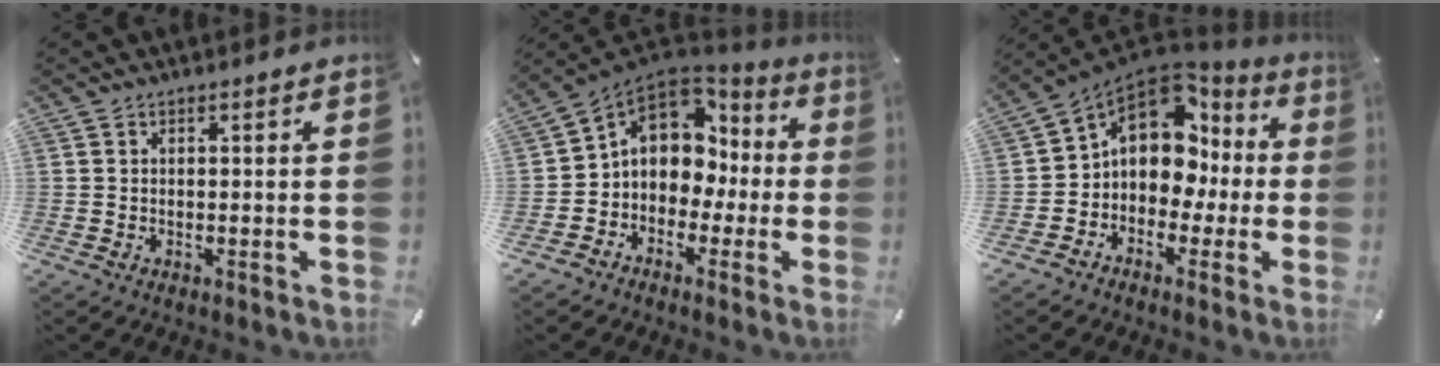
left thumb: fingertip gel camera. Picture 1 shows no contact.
{"total": 9.6, "force": [1.4, 8.8, 3.7], "torque": [-0.086, -0.006, 0.033]}
{"total": 11.9, "force": [2.8, 9.6, 6.5], "torque": [-0.116, -0.022, 0.051]}